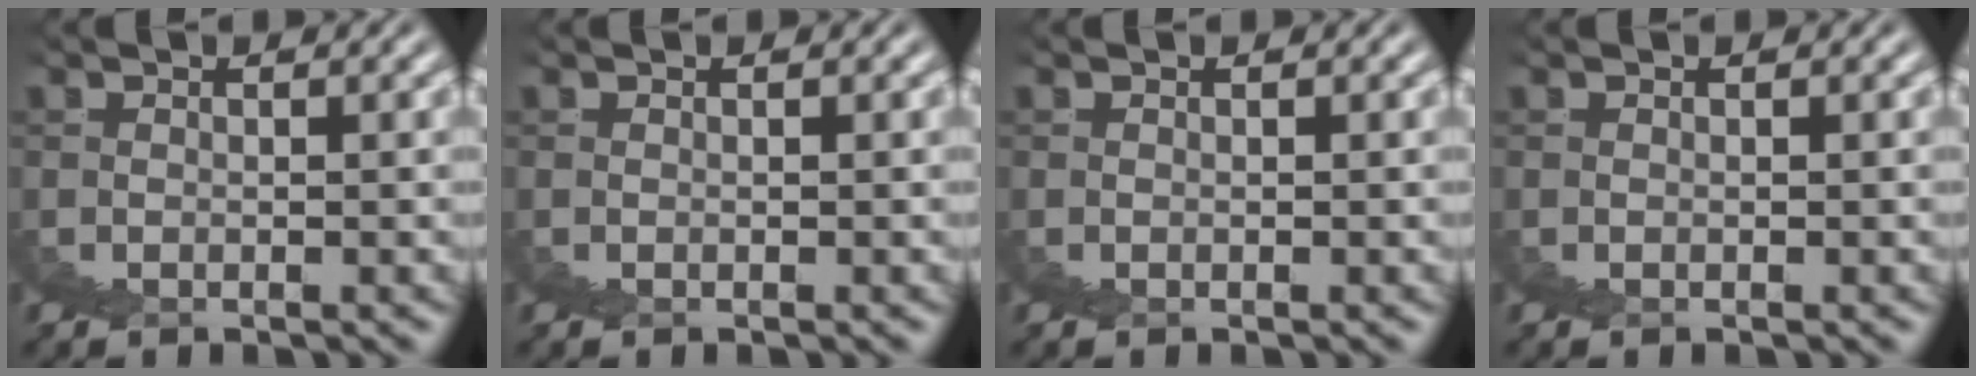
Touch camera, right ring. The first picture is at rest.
{"total": 0.0}
{"total": 0.0}
{"total": 0.0}